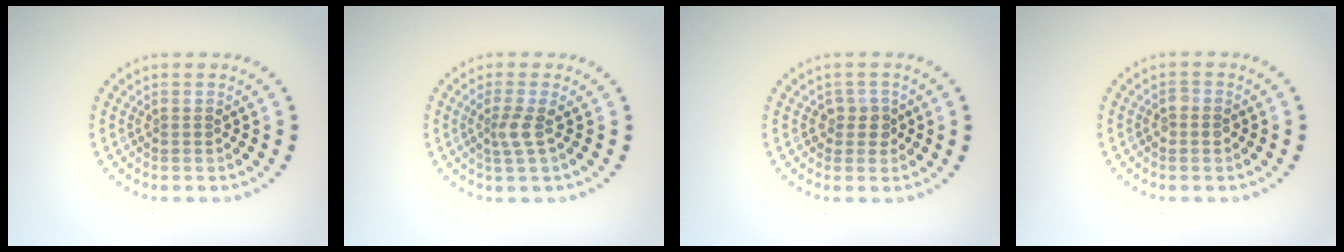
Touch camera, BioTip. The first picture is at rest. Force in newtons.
{"total": 2.0, "press": 1.4, "slide": 1.4}
{"total": 1.8, "press": 1.5, "slide": 1.0}
{"total": 1.0, "press": 1.0, "slide": 0.1}